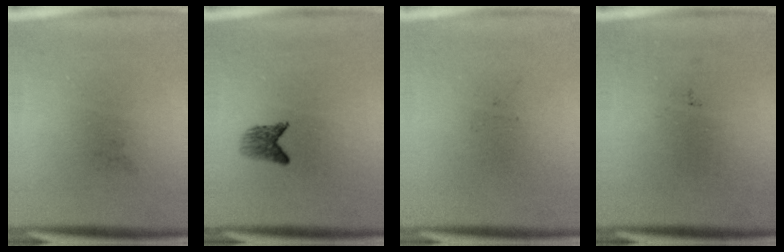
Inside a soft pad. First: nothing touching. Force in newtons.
{"total": 2.3}
{"total": 0.0}
{"total": 0.0}